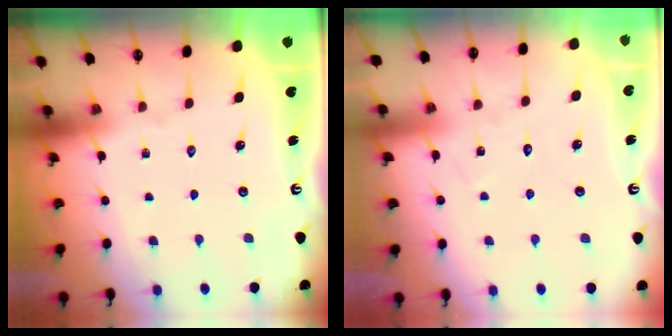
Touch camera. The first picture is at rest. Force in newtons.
{"total": 6.0, "press": 5.9, "slide": 0.6}